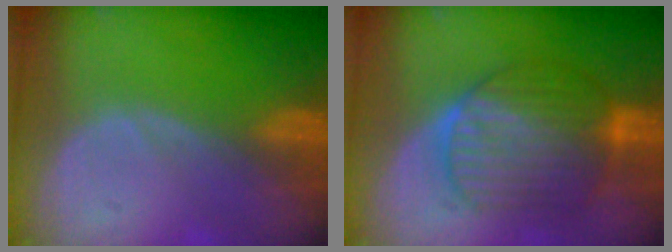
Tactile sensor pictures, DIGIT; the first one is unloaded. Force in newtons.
{"total": 10.2, "press": 10.1, "slide": 0.7}